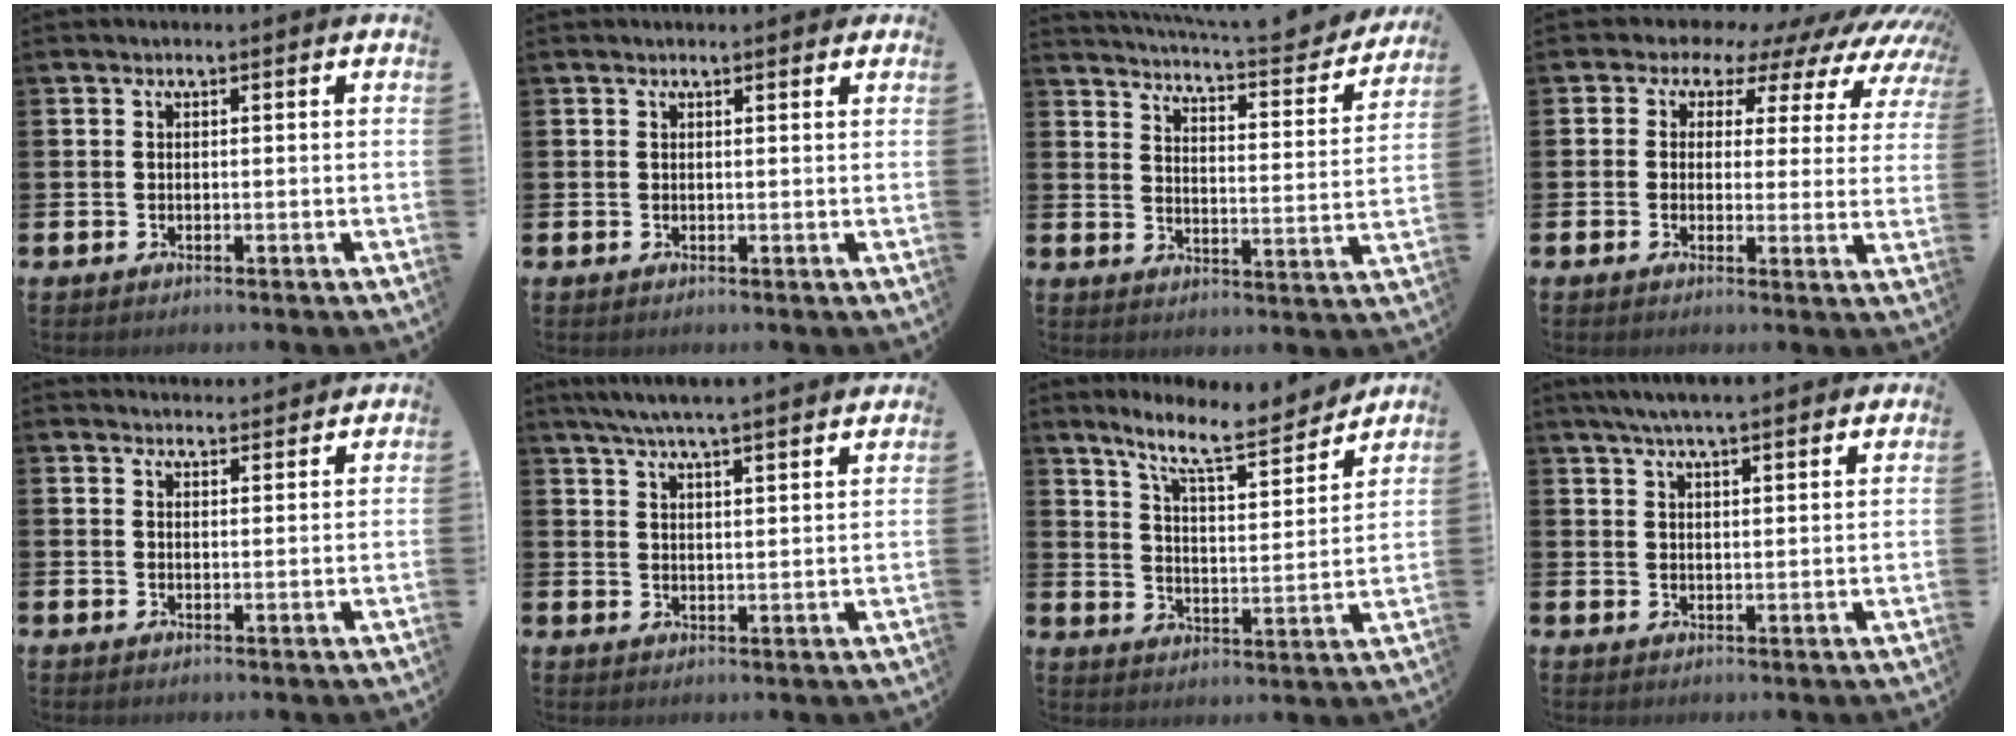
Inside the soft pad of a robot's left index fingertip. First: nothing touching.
{"total": 0.8, "force": [0.7, 0.1, 0.3], "torque": [0.003, 0.000, 0.010]}
{"total": 5.3, "force": [5.2, 0.2, 1.2], "torque": [-0.036, -0.054, 0.081]}
{"total": 4.7, "force": [3.6, 2.8, 1.2], "torque": [-0.038, -0.046, 0.047]}
{"total": 2.8, "force": [2.8, 0.3, -0.1], "torque": [0.005, -0.020, 0.049]}
{"total": 5.8, "force": [5.6, -0.3, 1.7], "torque": [-0.050, -0.027, 0.098]}
{"total": 9.5, "force": [8.4, 1.4, 4.1], "torque": [-0.099, -0.052, 0.145]}
{"total": 5.1, "force": [4.8, 0.2, 1.7], "torque": [-0.045, -0.013, 0.088]}